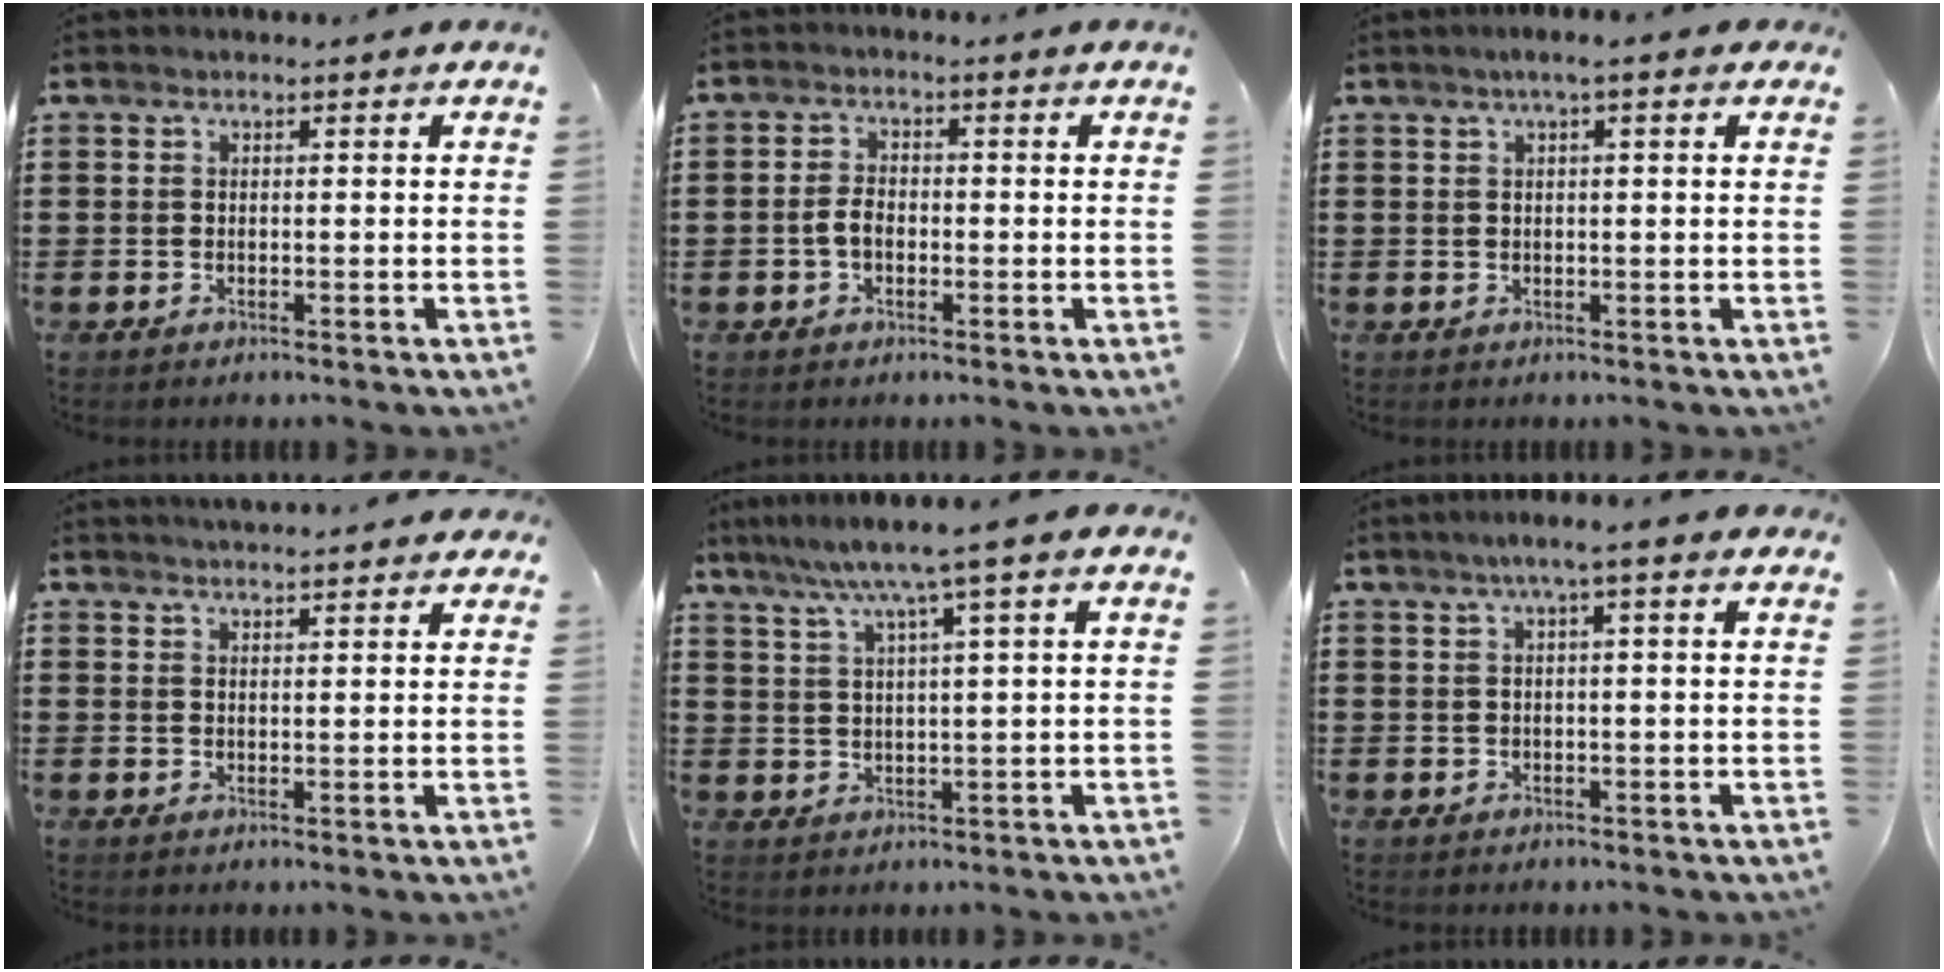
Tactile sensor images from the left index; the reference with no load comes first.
{"total": 3.0, "force": [-0.6, 1.7, 2.3], "torque": [-0.060, -0.001, -0.017]}
{"total": 2.0, "force": [1.0, 0.2, 1.8], "torque": [-0.037, 0.004, 0.016]}
{"total": 2.2, "force": [2.2, -0.1, 0.3], "torque": [-0.012, -0.003, 0.042]}
{"total": 6.3, "force": [3.7, -0.3, 5.1], "torque": [-0.112, -0.008, 0.057]}
{"total": 2.5, "force": [1.1, -0.1, 2.3], "torque": [-0.044, 0.002, 0.018]}